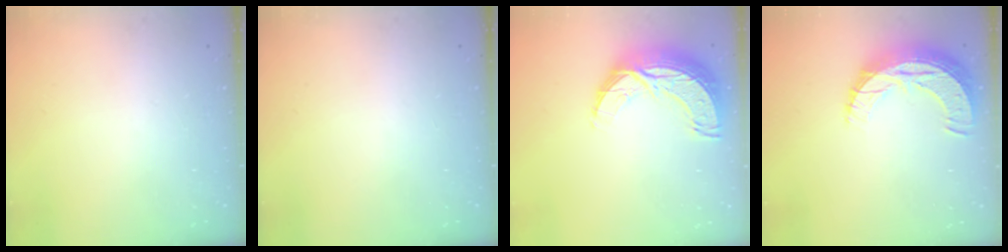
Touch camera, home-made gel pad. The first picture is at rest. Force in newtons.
{"total": 0.0}
{"total": 12.4, "press": 12.4, "slide": 0.9}
{"total": 10.9, "press": 10.9, "slide": 0.7}